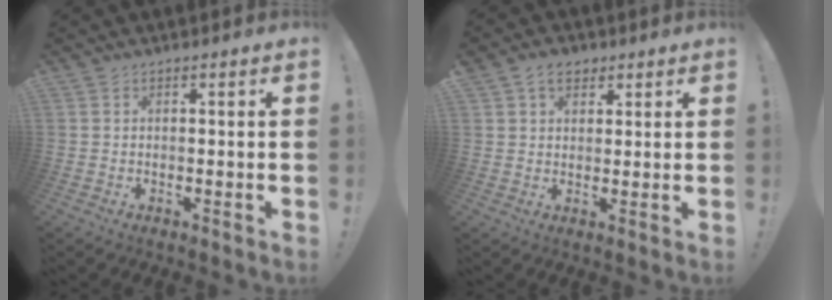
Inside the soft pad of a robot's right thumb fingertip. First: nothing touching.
{"total": 5.8, "force": [3.2, 4.0, 2.6], "torque": [-0.040, -0.005, 0.060]}